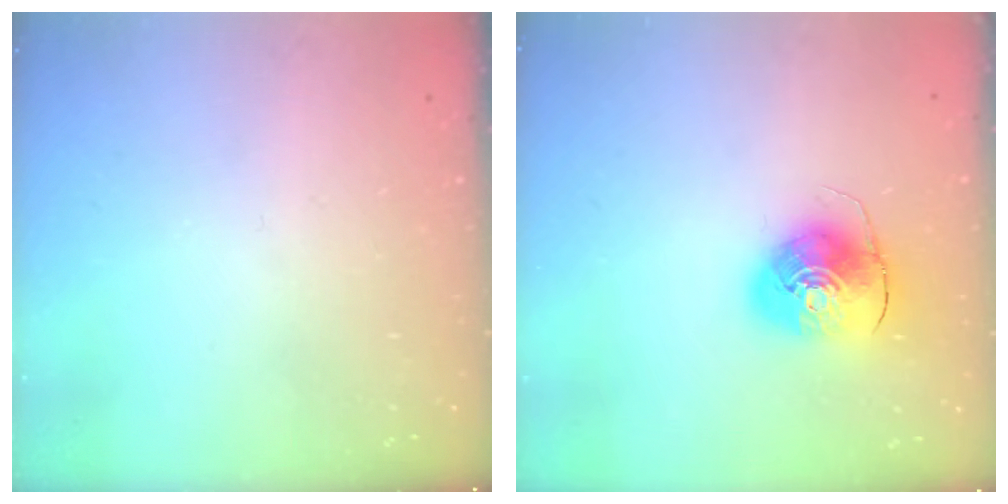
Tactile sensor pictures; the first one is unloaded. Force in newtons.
{"total": 9.4, "press": 9.2, "slide": 1.5}